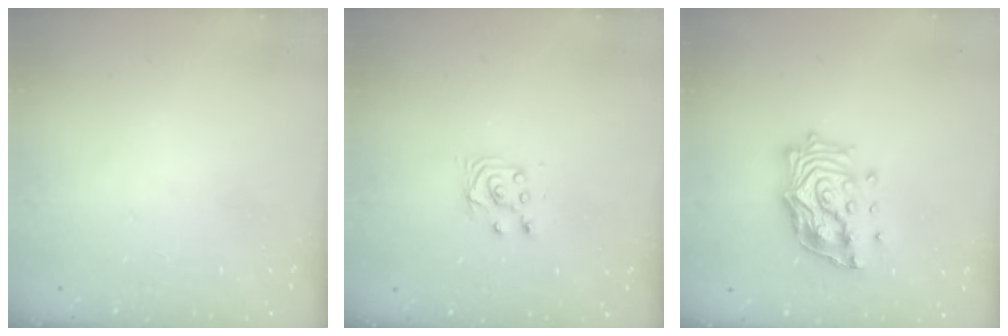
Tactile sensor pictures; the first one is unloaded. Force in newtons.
{"total": 6.1, "press": 6.1, "slide": 0.5}
{"total": 17.0, "press": 16.9, "slide": 2.0}